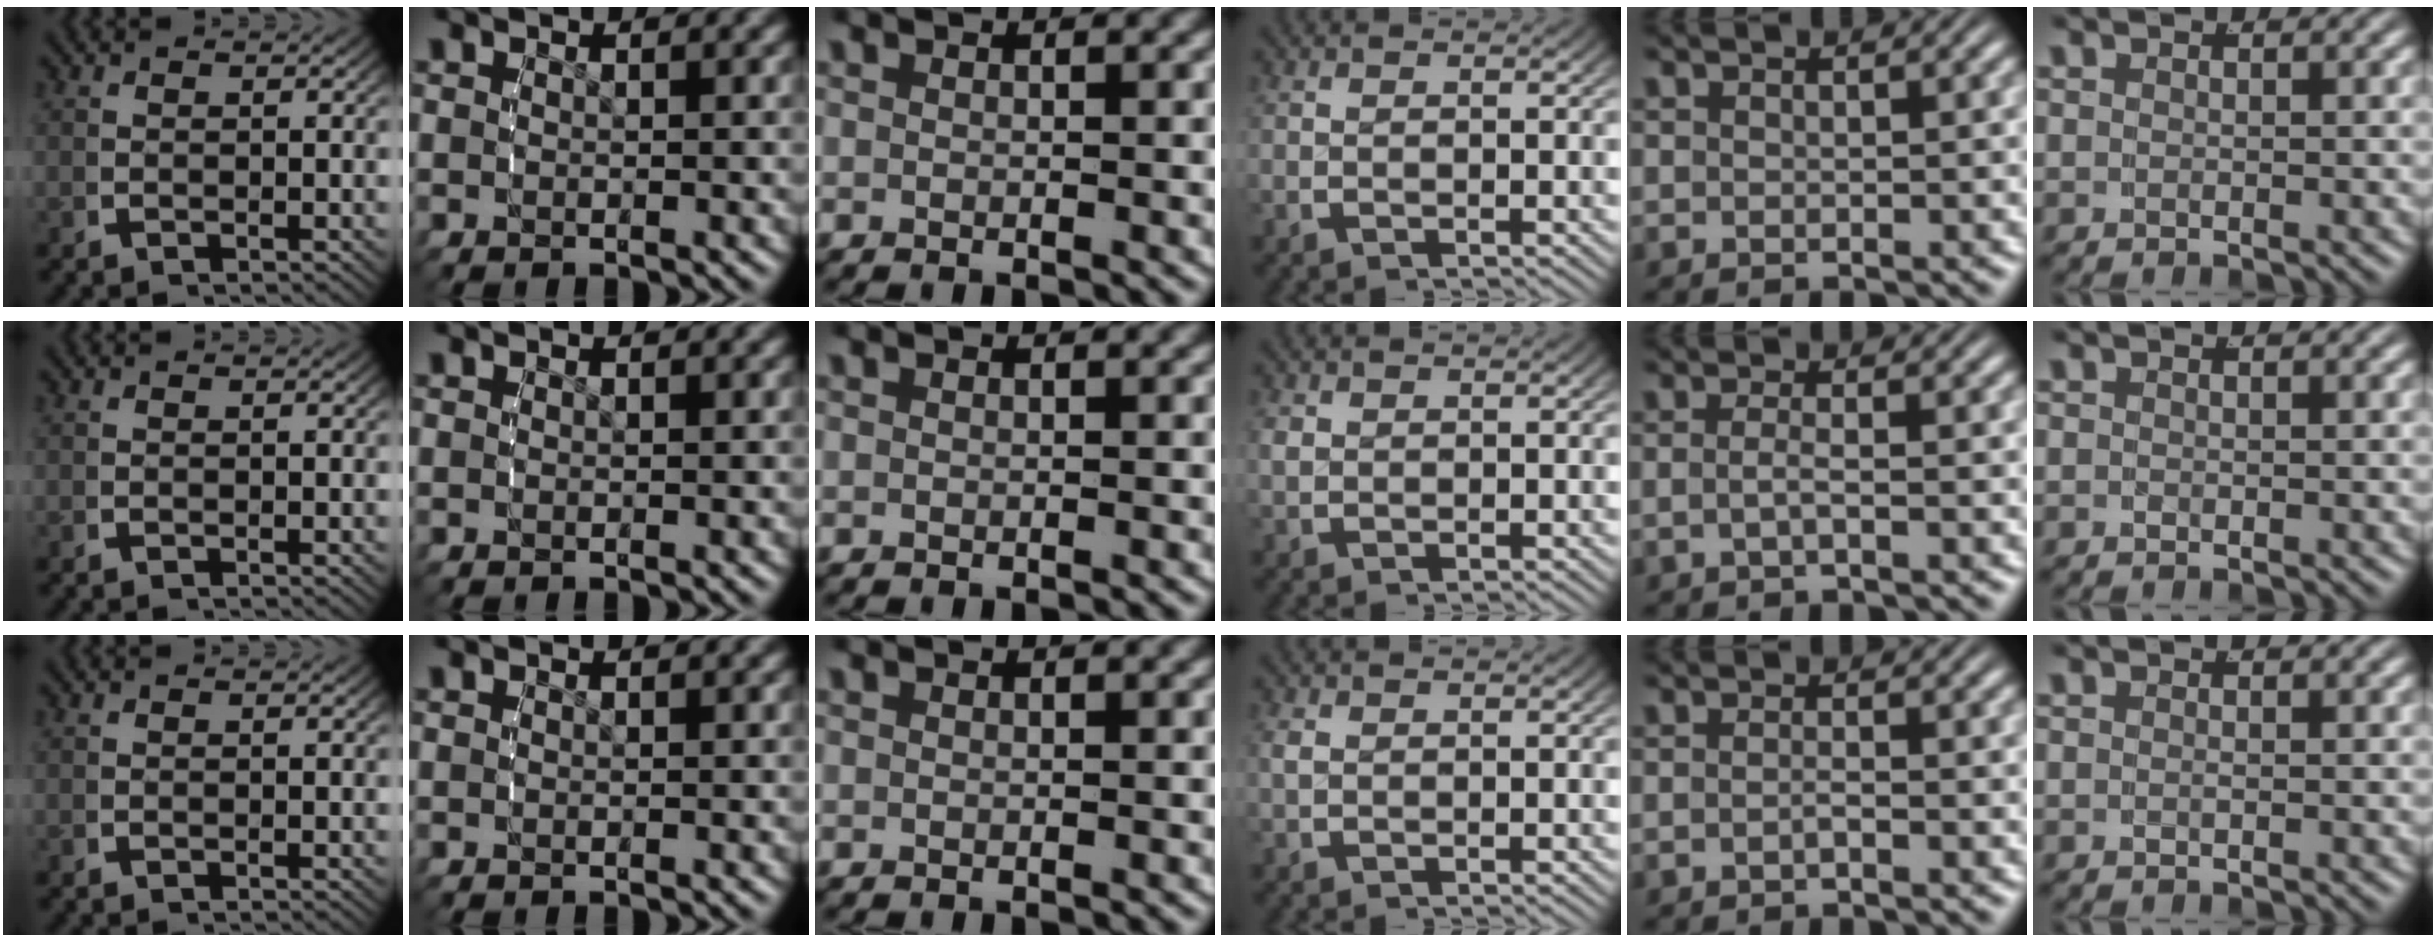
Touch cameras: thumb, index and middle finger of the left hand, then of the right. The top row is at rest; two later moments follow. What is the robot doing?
{"motion": "grasp_and_lifting", "object": "small bumper sticker"}